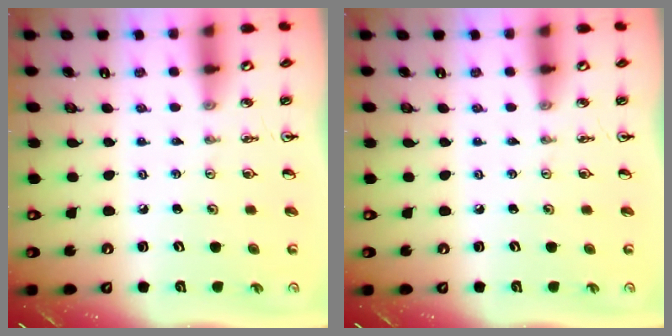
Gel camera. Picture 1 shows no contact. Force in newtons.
{"total": 0.0}